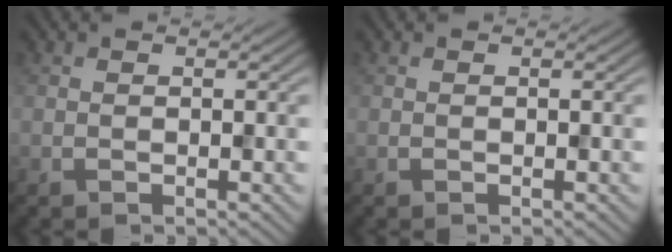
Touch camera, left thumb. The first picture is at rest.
{"total": 0.0}